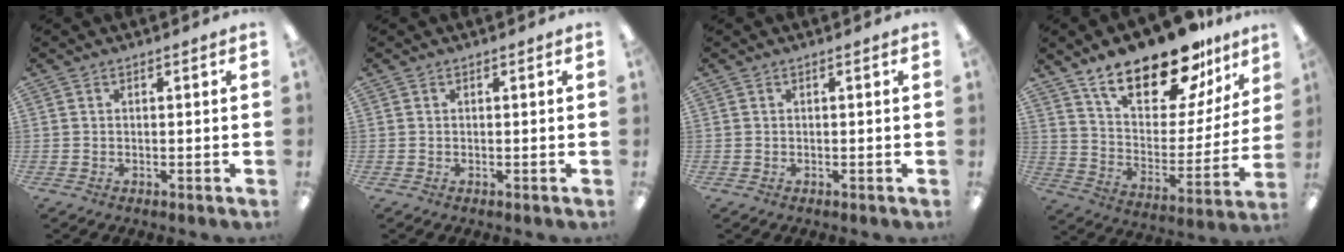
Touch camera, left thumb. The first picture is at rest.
{"total": 0.0}
{"total": 0.0}
{"total": 22.2, "force": [16.7, 8.9, 11.6], "torque": [-0.191, -0.105, 0.289]}